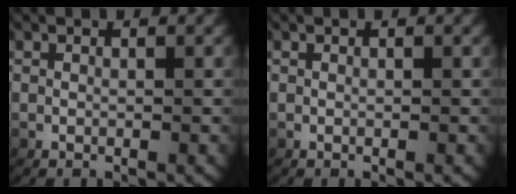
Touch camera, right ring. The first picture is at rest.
{"total": 0.0}